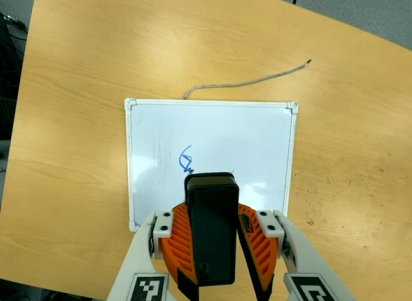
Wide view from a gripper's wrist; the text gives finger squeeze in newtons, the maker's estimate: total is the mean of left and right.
{"total": 8.5, "left": 8.9, "right": 8.1}